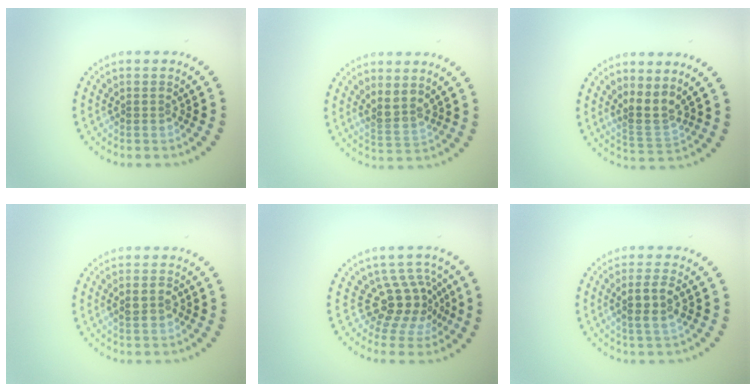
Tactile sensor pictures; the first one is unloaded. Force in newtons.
{"total": 2.4, "press": 2.0, "slide": 1.4}
{"total": 2.6, "press": 1.8, "slide": 1.8}
{"total": 1.8, "press": 1.8, "slide": 0.1}
{"total": 4.1, "press": 2.8, "slide": 2.9}
{"total": 2.7, "press": 2.5, "slide": 0.9}